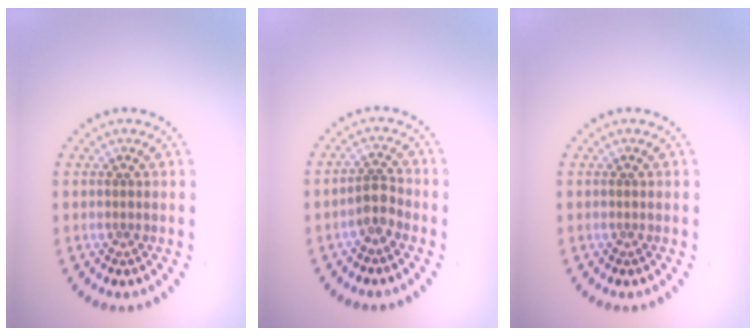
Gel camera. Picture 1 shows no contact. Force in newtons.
{"total": 2.0, "press": 1.7, "slide": 1.2}
{"total": 0.0}